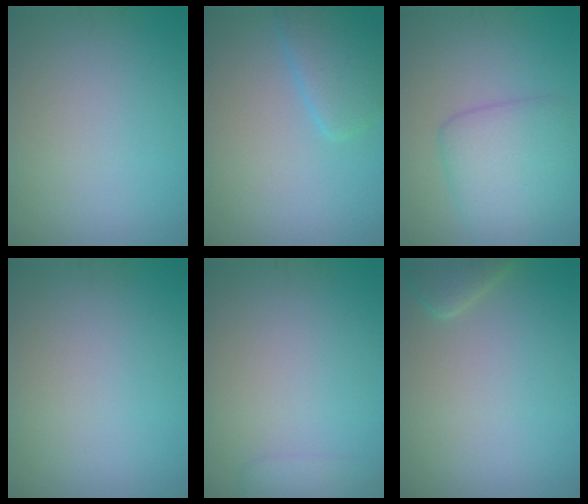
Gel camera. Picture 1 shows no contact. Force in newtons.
{"total": 3.7, "press": 3.6, "slide": 0.2}
{"total": 4.9, "press": 4.9, "slide": 0.2}
{"total": 0.0}
{"total": 1.9, "press": 1.9, "slide": 0.1}
{"total": 2.3, "press": 2.2, "slide": 0.4}